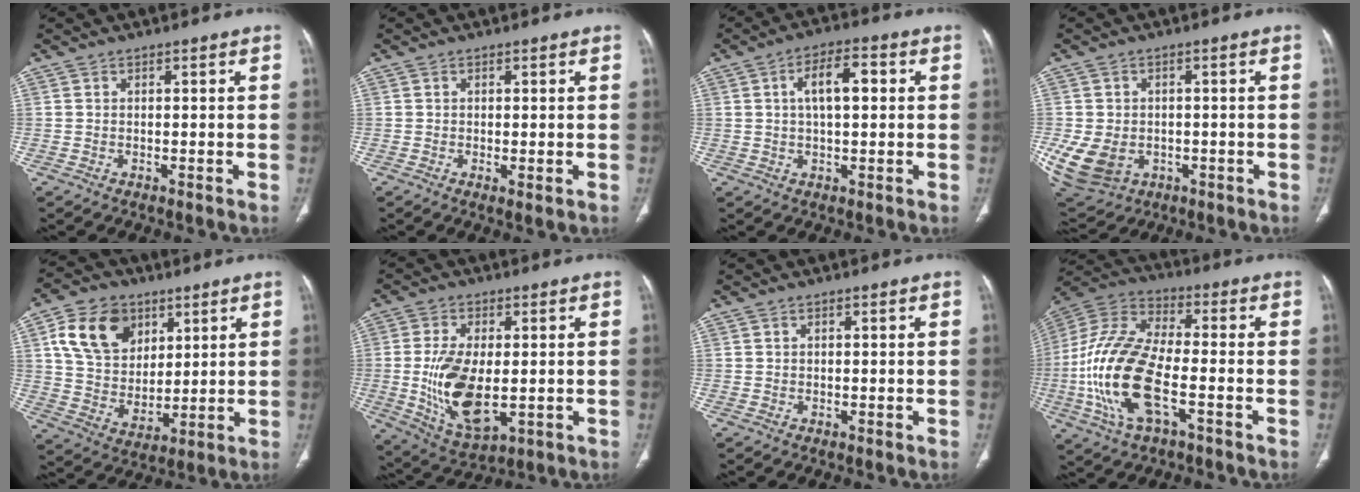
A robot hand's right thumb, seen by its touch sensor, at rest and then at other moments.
{"total": 3.9, "force": [-0.9, 0.9, 3.6], "torque": [-0.065, -0.015, -0.016]}
{"total": 7.5, "force": [1.5, 3.4, 6.6], "torque": [-0.104, 0.015, 0.020]}
{"total": 12.1, "force": [-2.7, 9.4, 7.1], "torque": [-0.158, -0.003, -0.026]}
{"total": 15.4, "force": [6.3, 11.4, 8.2], "torque": [-0.120, -0.023, 0.123]}
{"total": 13.8, "force": [-1.2, 7.0, 11.9], "torque": [-0.225, -0.019, -0.008]}
{"total": 0.0}
{"total": 19.8, "force": [-5.2, 8.5, 17.1], "torque": [-0.373, 0.021, -0.095]}